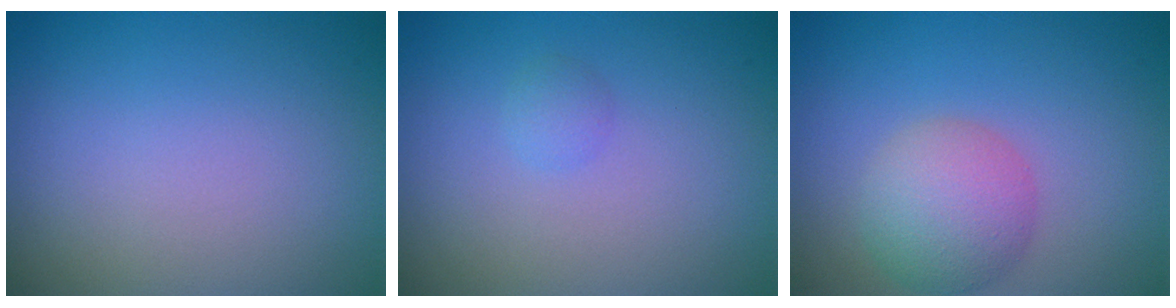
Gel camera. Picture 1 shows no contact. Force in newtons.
{"total": 0.8, "press": 0.8, "slide": 0.0}
{"total": 4.4, "press": 4.3, "slide": 0.2}